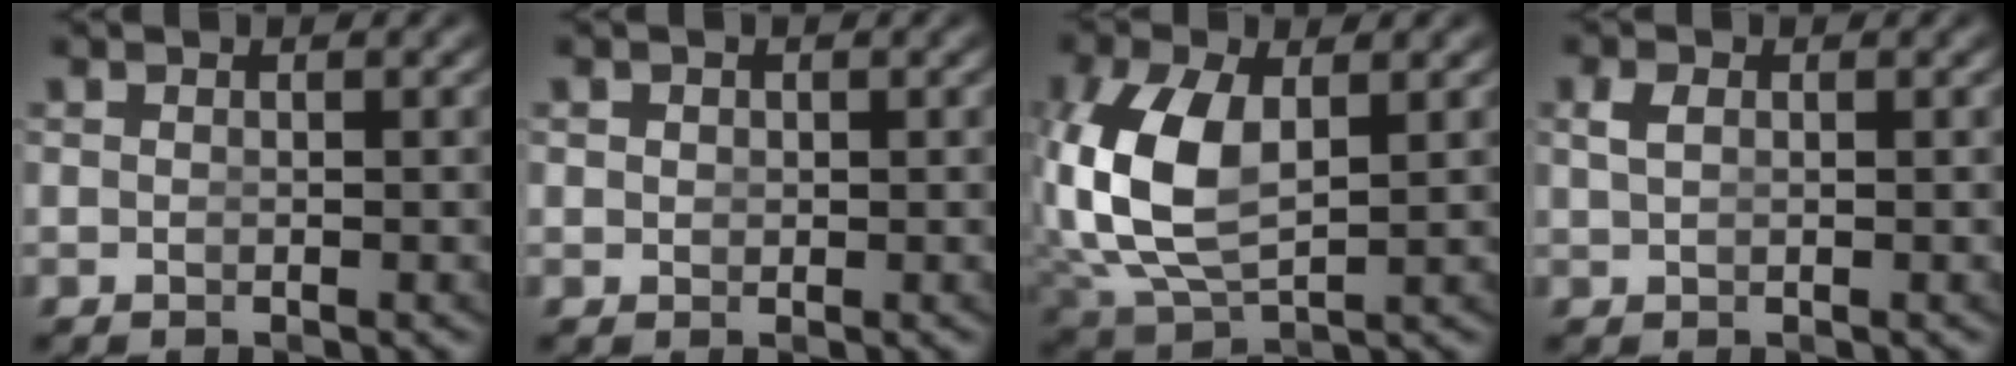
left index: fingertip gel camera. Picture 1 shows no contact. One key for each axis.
{"total": 0.7, "fx": 0.2, "fy": 0.6, "fz": 0.2, "tx": -0.009, "ty": -0.012, "tz": 0.011}
{"total": 7.8, "fx": 0.6, "fy": 5.0, "fz": 6.0, "tx": -0.167, "ty": -0.032, "tz": 0.038}
{"total": 0.6, "fx": 0.2, "fy": 0.1, "fz": 0.6, "tx": -0.012, "ty": -0.005, "tz": 0.012}